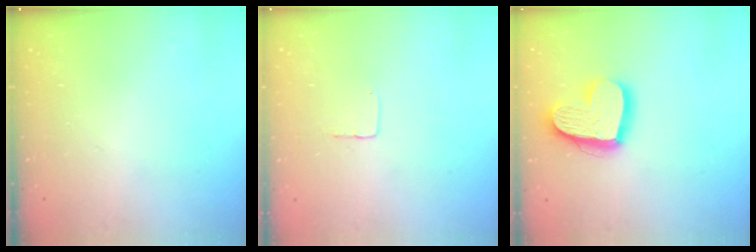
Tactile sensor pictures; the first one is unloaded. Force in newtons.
{"total": 2.7, "press": 2.7, "slide": 0.1}
{"total": 18.1, "press": 18.0, "slide": 1.8}